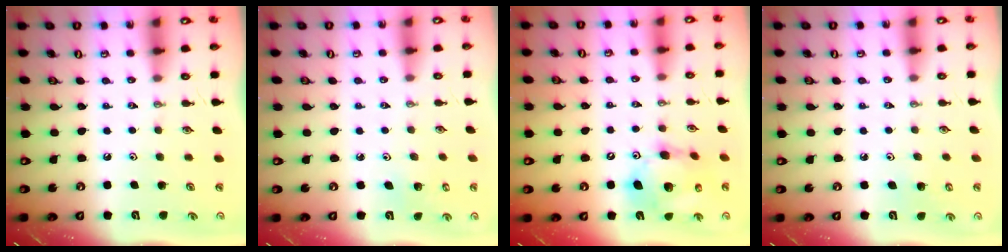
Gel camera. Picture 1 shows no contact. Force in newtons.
{"total": 3.5, "press": 3.5, "slide": 0.3}
{"total": 14.4, "press": 14.2, "slide": 2.7}
{"total": 4.2, "press": 4.2, "slide": 0.4}